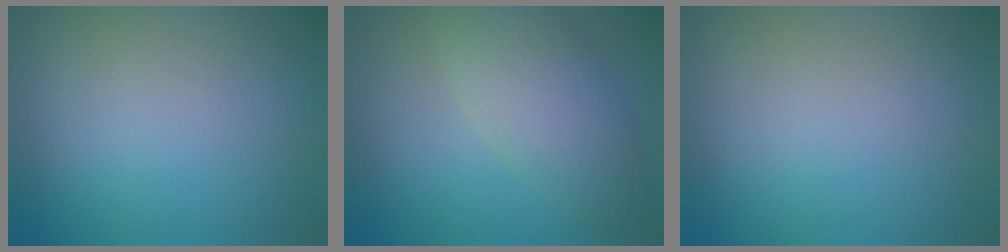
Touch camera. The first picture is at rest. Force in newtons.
{"total": 5.7, "press": 5.7, "slide": 0.3}
{"total": 0.0}